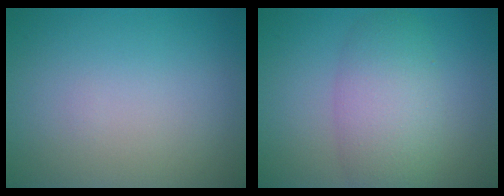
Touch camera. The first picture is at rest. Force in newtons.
{"total": 5.4, "press": 5.4, "slide": 0.2}